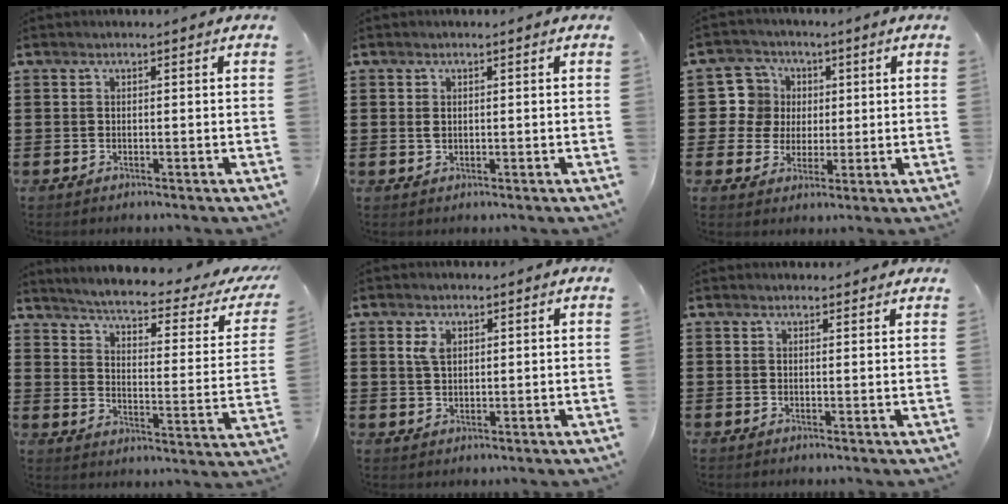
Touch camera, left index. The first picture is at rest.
{"total": 1.1, "force": [0.2, 0.9, 0.6], "torque": [-0.015, 0.007, 0.003]}
{"total": 7.7, "force": [2.1, 7.3, 1.2], "torque": [-0.047, 0.012, 0.041]}
{"total": 3.9, "force": [3.0, -0.3, 2.5], "torque": [-0.066, -0.033, 0.040]}
{"total": 2.9, "force": [1.3, 1.9, 1.7], "torque": [-0.038, 0.007, 0.024]}
{"total": 1.2, "force": [1.2, 0.3, 0.0], "torque": [-0.004, 0.001, 0.023]}